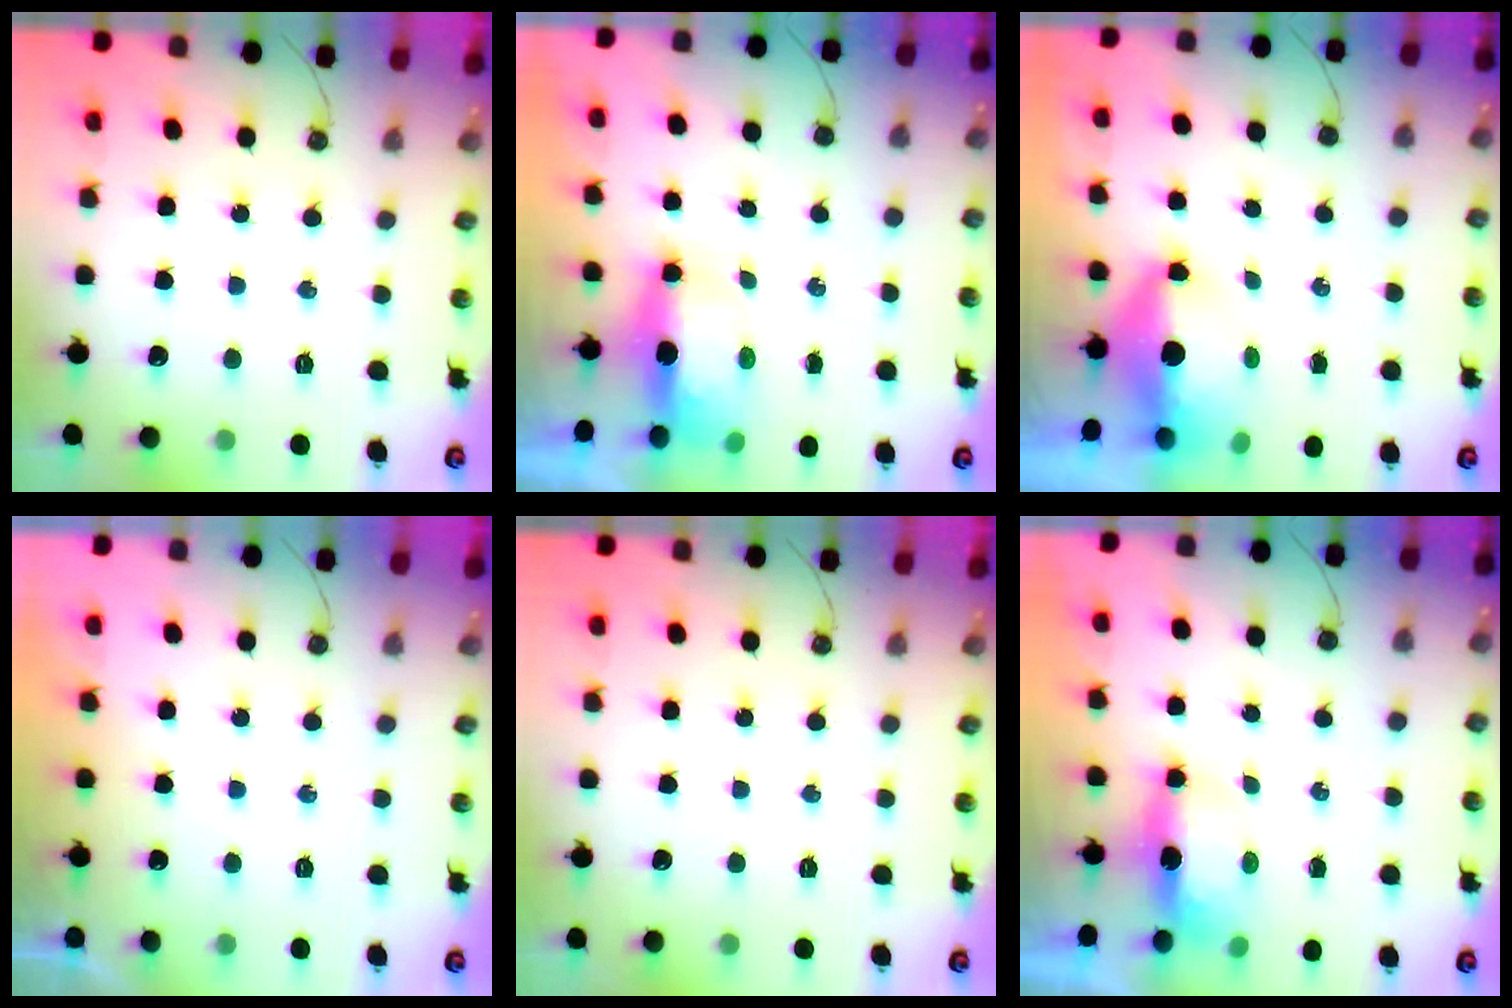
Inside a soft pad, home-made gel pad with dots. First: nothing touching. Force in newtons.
{"total": 15.6, "press": 9.1, "slide": 12.7}
{"total": 6.6, "press": 6.5, "slide": 1.1}
{"total": 0.0}
{"total": 0.0}
{"total": 6.5, "press": 6.2, "slide": 2.1}